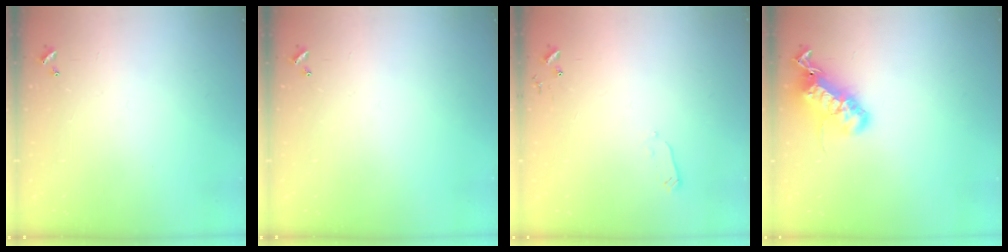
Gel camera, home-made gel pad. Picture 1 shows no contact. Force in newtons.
{"total": 0.0}
{"total": 3.5, "press": 3.4, "slide": 0.9}
{"total": 20.4, "press": 20.4, "slide": 0.4}